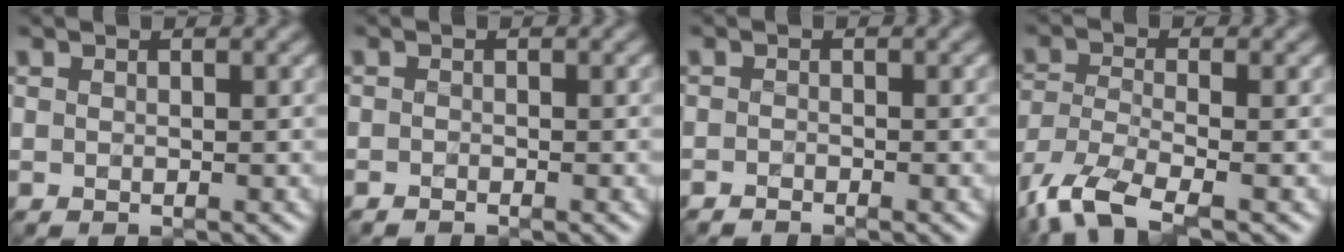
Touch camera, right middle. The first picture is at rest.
{"total": 0.6, "force": [-0.6, 0.1, 0.2], "torque": [-0.002, -0.002, -0.012]}
{"total": 0.9, "force": [-0.9, 0.2, 0.2], "torque": [-0.001, -0.003, -0.019]}
{"total": 7.2, "force": [-4.8, 2.3, 4.9], "torque": [-0.111, -0.021, -0.104]}